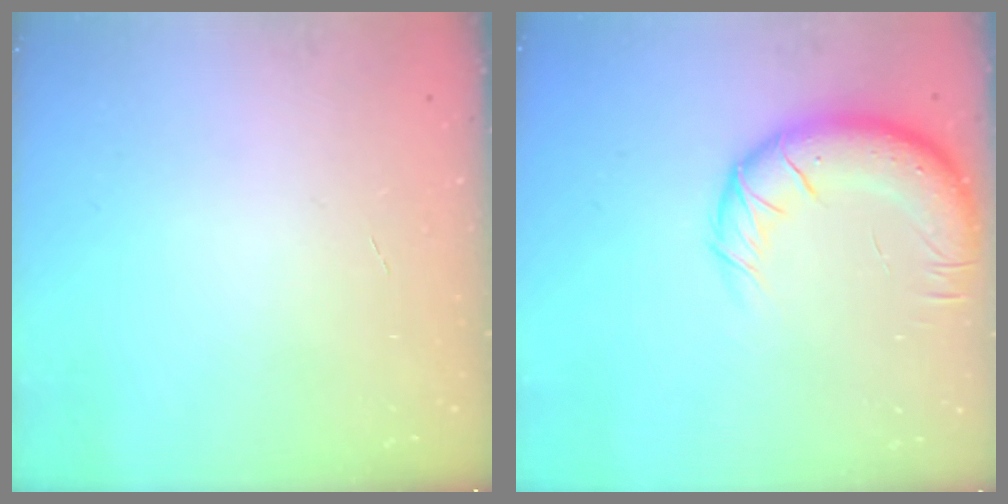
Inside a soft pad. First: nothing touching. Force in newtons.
{"total": 14.0, "press": 13.6, "slide": 3.3}